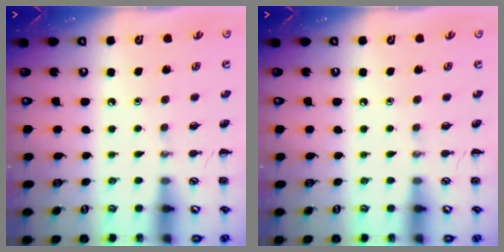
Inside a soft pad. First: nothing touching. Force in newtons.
{"total": 0.0}